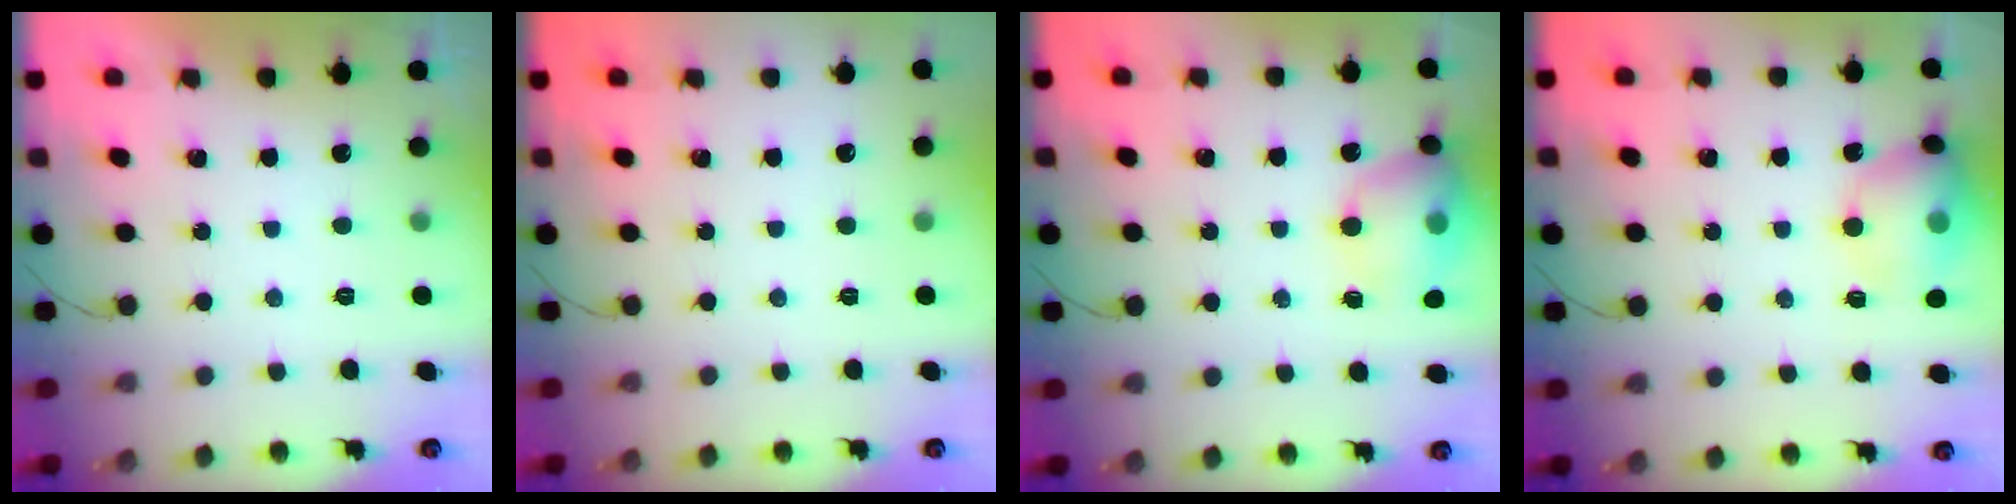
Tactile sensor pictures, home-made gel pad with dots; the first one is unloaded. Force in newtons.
{"total": 0.0}
{"total": 15.0, "press": 14.9, "slide": 2.2}
{"total": 13.1, "press": 12.9, "slide": 2.1}